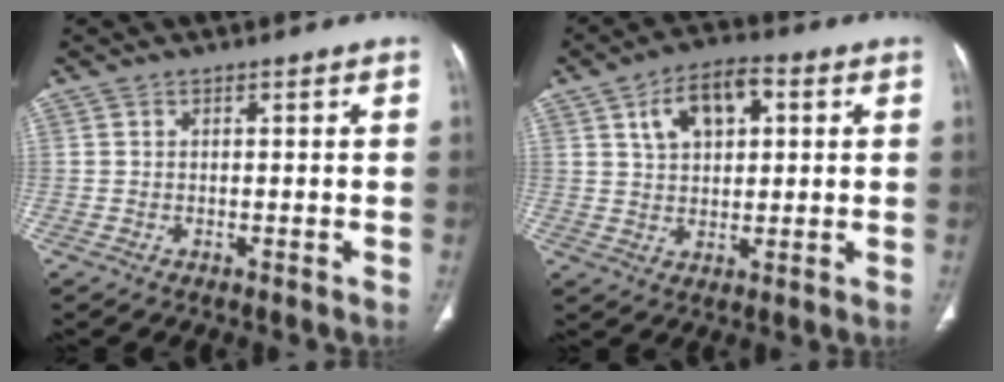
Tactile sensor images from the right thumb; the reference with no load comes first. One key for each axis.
{"total": 9.7, "fx": 3.4, "fy": 5.7, "fz": 7.1, "tx": -0.099, "ty": 0.005, "tz": 0.052}